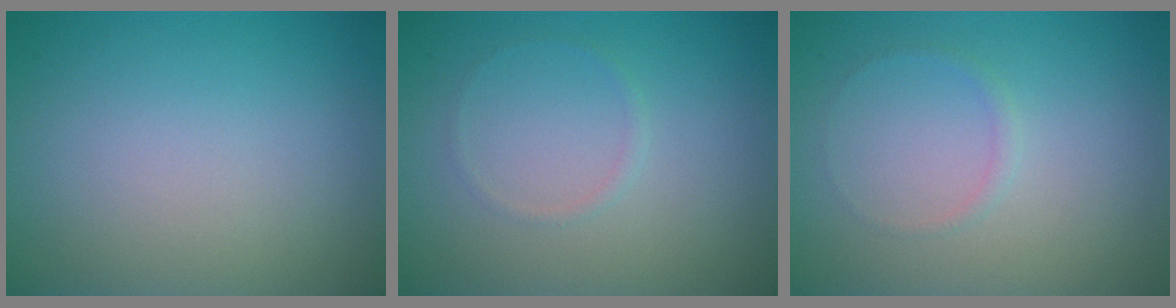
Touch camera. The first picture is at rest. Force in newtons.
{"total": 0.6, "press": 0.6, "slide": 0.0}
{"total": 0.7, "press": 0.7, "slide": 0.1}